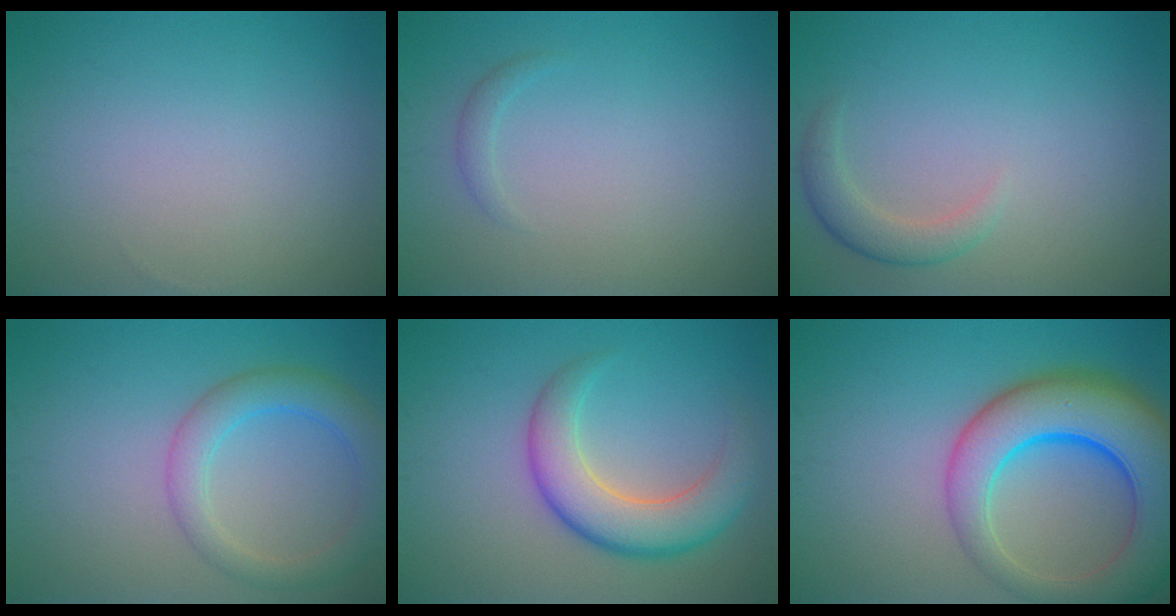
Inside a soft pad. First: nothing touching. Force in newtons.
{"total": 0.8, "press": 0.8, "slide": 0.0}
{"total": 2.3, "press": 2.3, "slide": 0.3}
{"total": 4.1, "press": 4.1, "slide": 0.1}
{"total": 6.0, "press": 6.0, "slide": 0.3}
{"total": 10.9, "press": 10.9, "slide": 0.6}